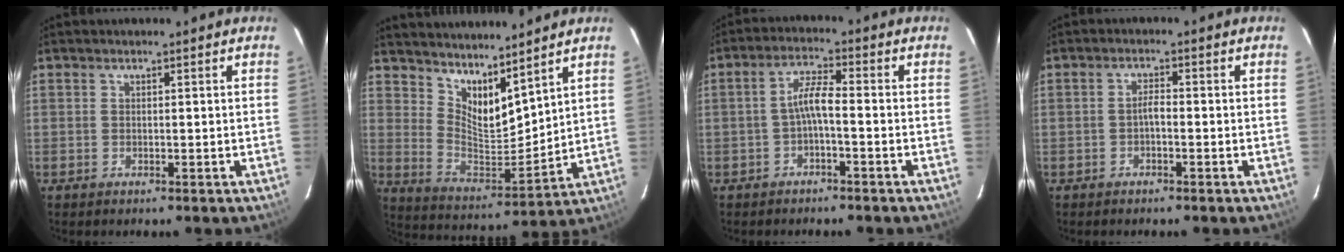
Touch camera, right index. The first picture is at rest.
{"total": 11.7, "force": [9.2, 3.3, 6.4], "torque": [-0.110, -0.013, 0.172]}
{"total": 3.9, "force": [-1.6, 0.5, 3.6], "torque": [-0.077, 0.012, -0.029]}
{"total": 1.6, "force": [-0.8, 0.5, 1.3], "torque": [-0.026, 0.007, -0.016]}